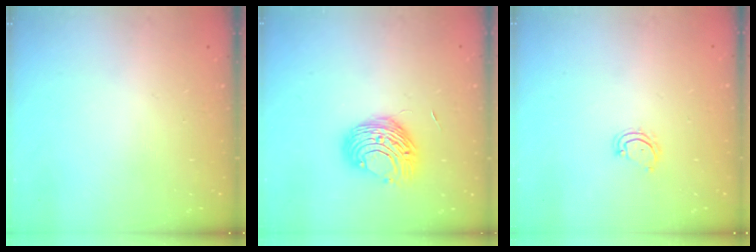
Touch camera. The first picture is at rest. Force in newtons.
{"total": 10.0, "press": 10.0, "slide": 0.5}
{"total": 4.0, "press": 4.0, "slide": 0.3}